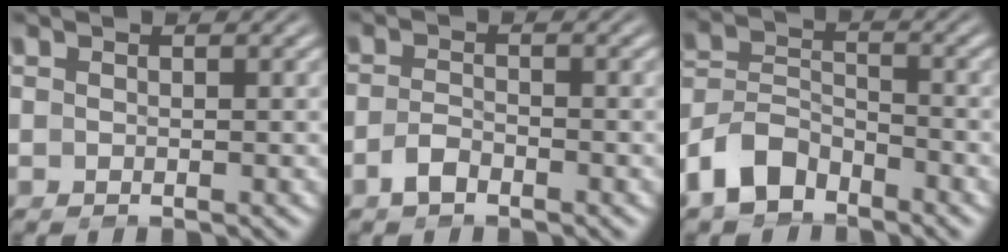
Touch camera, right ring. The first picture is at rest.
{"total": 1.8, "force": [-1.7, 0.1, 0.3], "torque": [-0.001, -0.001, -0.035]}
{"total": 5.7, "force": [-4.1, 3.5, 1.9], "torque": [-0.035, -0.019, -0.070]}